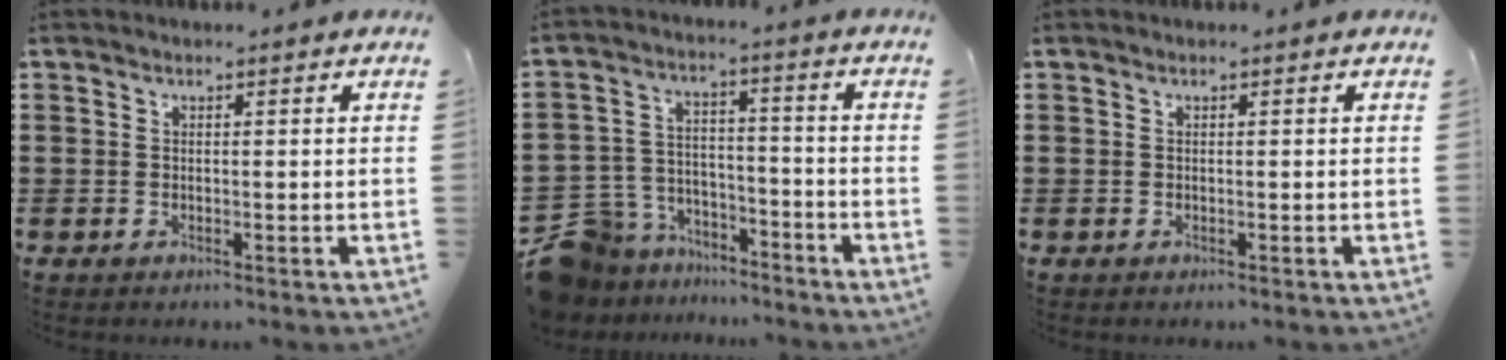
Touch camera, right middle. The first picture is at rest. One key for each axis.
{"total": 8.3, "fx": -7.6, "fy": 3.3, "fz": 0.1, "tx": -0.031, "ty": 0.011, "tz": -0.154}
{"total": 0.0}